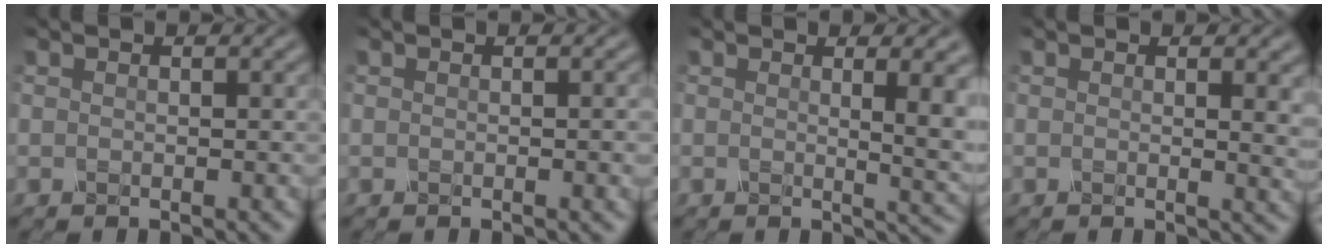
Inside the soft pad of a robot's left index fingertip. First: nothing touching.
{"total": 1.0, "force": [-0.1, 0.2, 1.0], "torque": [-0.011, -0.004, 0.001]}
{"total": 4.1, "force": [1.0, 1.2, 3.8], "torque": [-0.041, -0.006, 0.015]}
{"total": 1.8, "force": [0.7, 0.5, 1.6], "torque": [-0.020, -0.006, 0.013]}